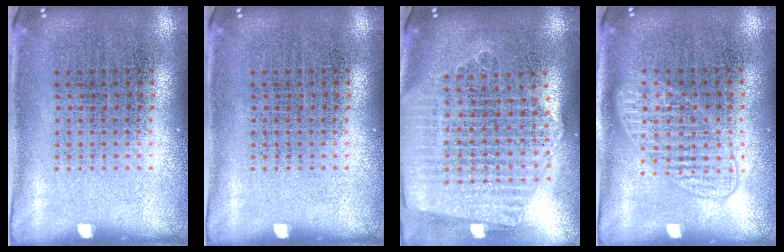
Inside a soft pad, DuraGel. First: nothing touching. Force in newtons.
{"total": 0.0}
{"total": 2.5, "press": 2.2, "slide": 1.2}
{"total": 1.4, "press": 1.3, "slide": 0.4}